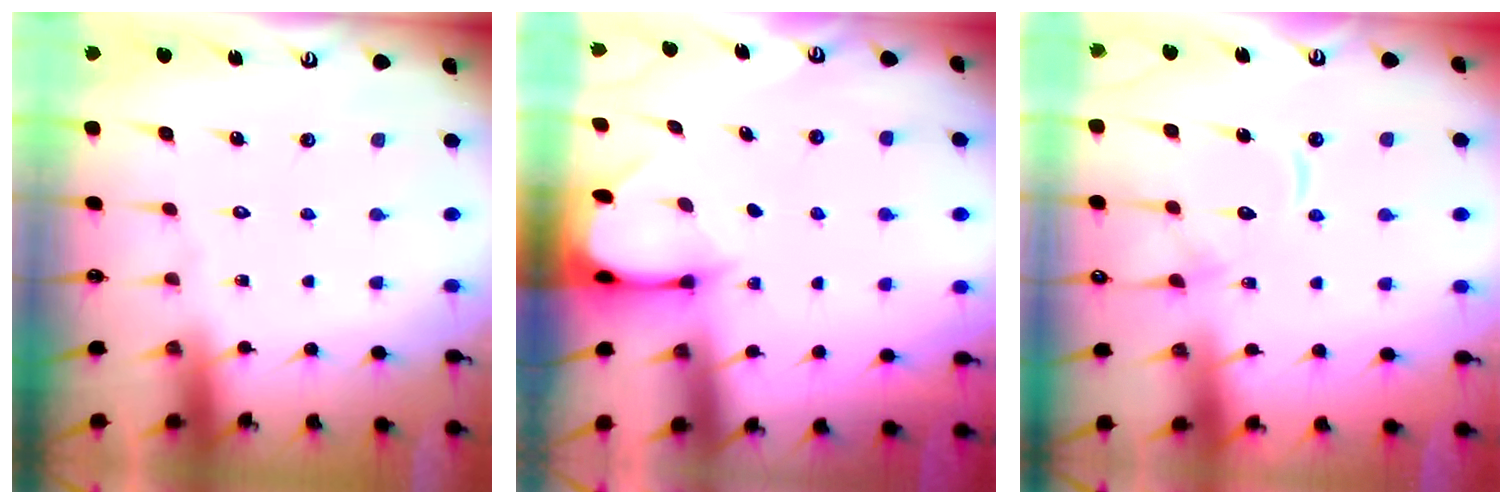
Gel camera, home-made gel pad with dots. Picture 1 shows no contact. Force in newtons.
{"total": 2.4, "press": 2.4, "slide": 0.3}
{"total": 12.4, "press": 12.4, "slide": 1.3}